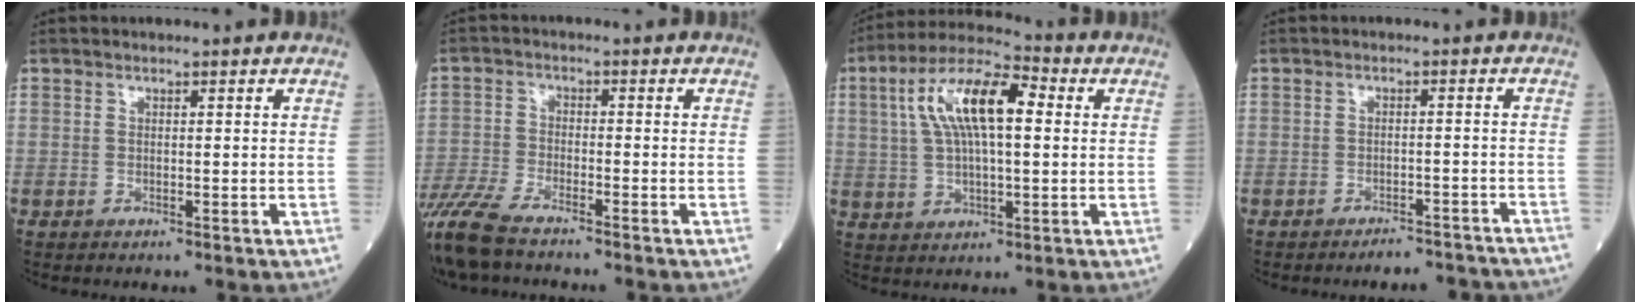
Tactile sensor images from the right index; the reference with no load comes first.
{"total": 9.2, "force": [-7.8, 1.3, 4.6], "torque": [-0.095, -0.026, -0.146]}
{"total": 12.8, "force": [3.0, 4.0, 11.8], "torque": [-0.231, 0.032, 0.049]}
{"total": 6.0, "force": [-5.8, 1.3, 0.8], "torque": [0.005, 0.003, -0.072]}